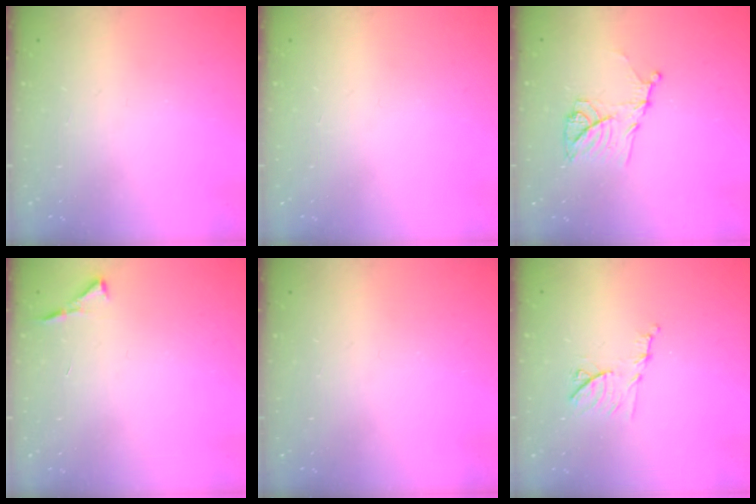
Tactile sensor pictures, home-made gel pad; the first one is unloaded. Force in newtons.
{"total": 0.0}
{"total": 11.4, "press": 11.4, "slide": 0.3}
{"total": 3.5, "press": 3.4, "slide": 0.5}
{"total": 0.0}
{"total": 9.4, "press": 9.4, "slide": 0.1}